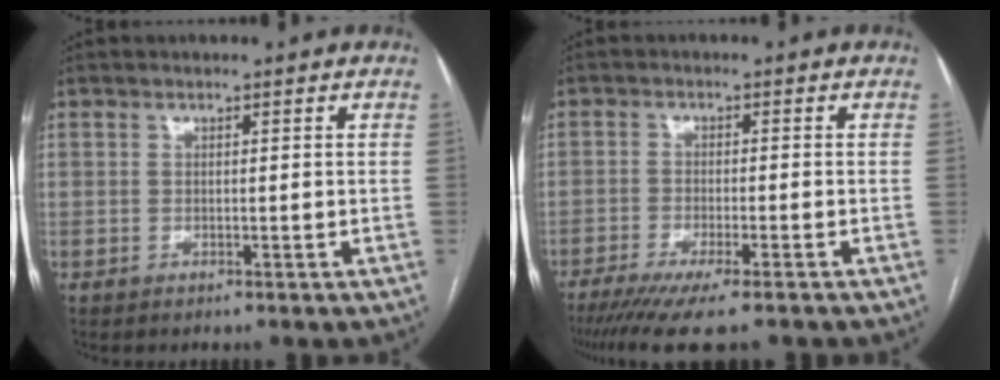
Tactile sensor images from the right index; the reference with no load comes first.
{"total": 11.0, "force": [-8.5, 0.9, 7.0], "torque": [-0.098, -0.022, -0.130]}